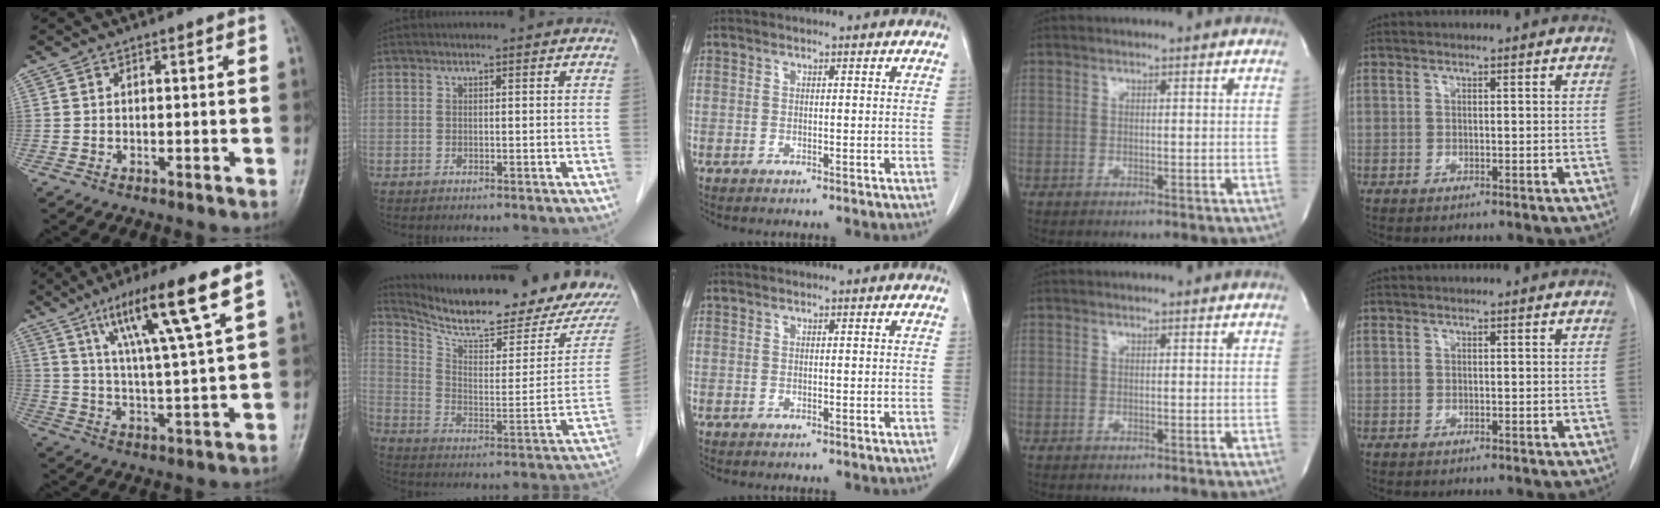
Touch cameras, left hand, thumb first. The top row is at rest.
{"thumb": {"total": 15.2, "force": [8.1, 1.0, 12.9], "torque": [-0.226, -0.025, 0.141]}, "index": {"total": 19.0, "force": [16.8, 1.6, 8.8], "torque": [-0.148, -0.048, 0.251]}}